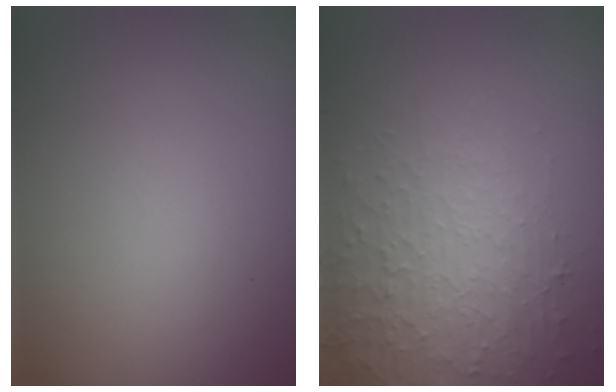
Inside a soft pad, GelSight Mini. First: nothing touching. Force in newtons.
{"total": 3.9, "press": 3.5, "slide": 1.8}